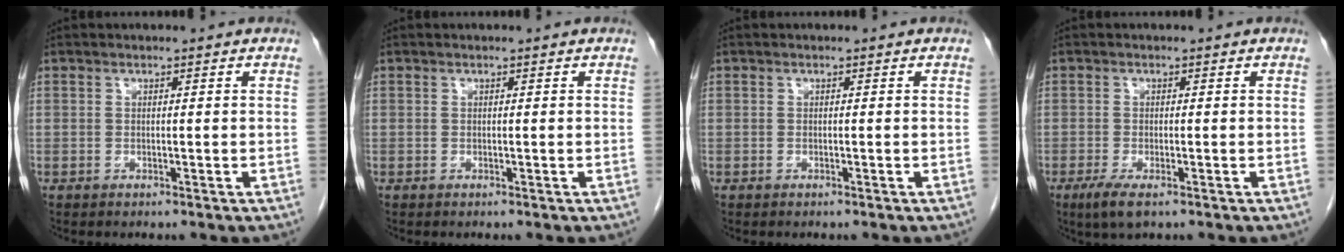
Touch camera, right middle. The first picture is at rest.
{"total": 0.0}
{"total": 0.0}
{"total": 3.4, "force": [-2.0, 0.8, 2.7], "torque": [-0.057, -0.009, -0.035]}